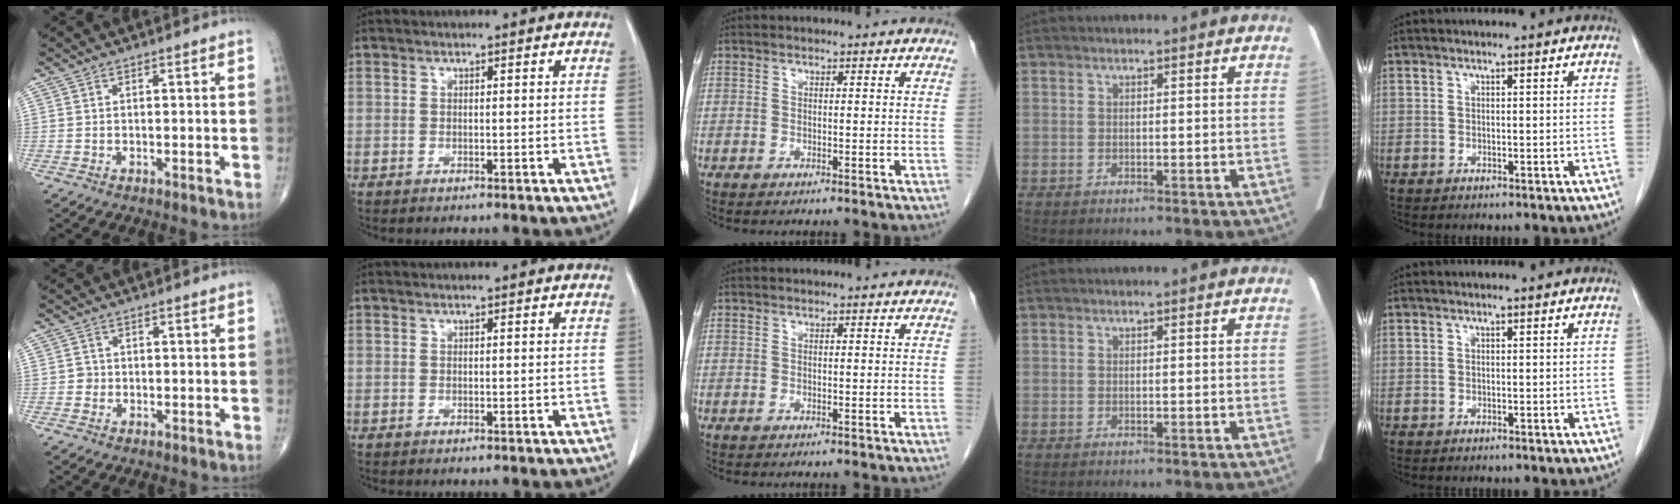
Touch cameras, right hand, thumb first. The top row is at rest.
{"thumb": {"total": 1.3, "force": [-0.3, 1.3, 0.2], "torque": [0.006, 0.006, -0.007]}}